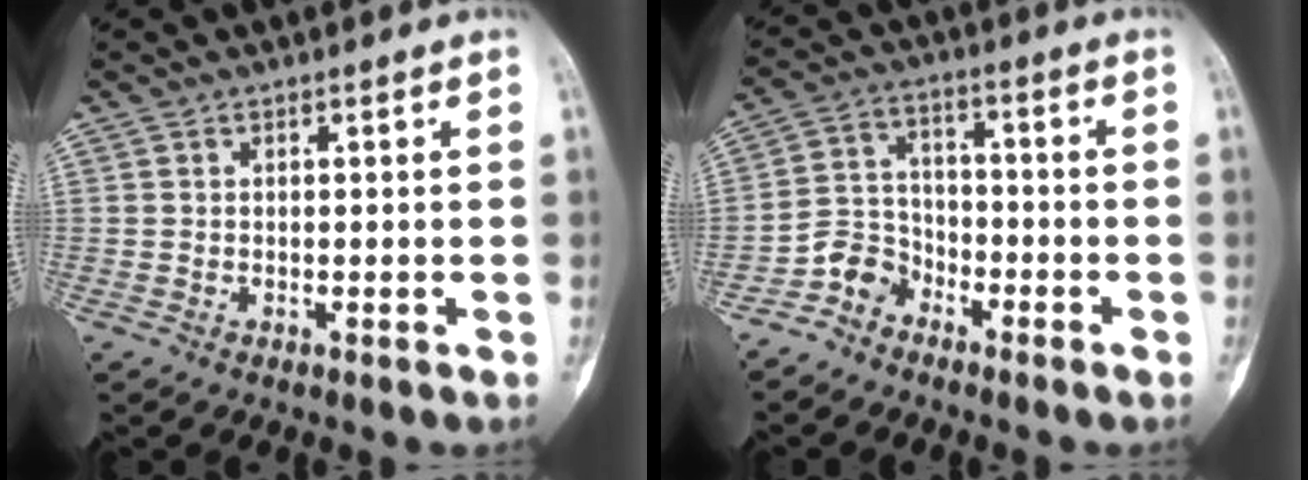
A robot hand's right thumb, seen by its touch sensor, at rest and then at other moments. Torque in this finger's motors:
{"motor_torque": [0.16, -0.01, -0.28, -0.46, 0.02]}